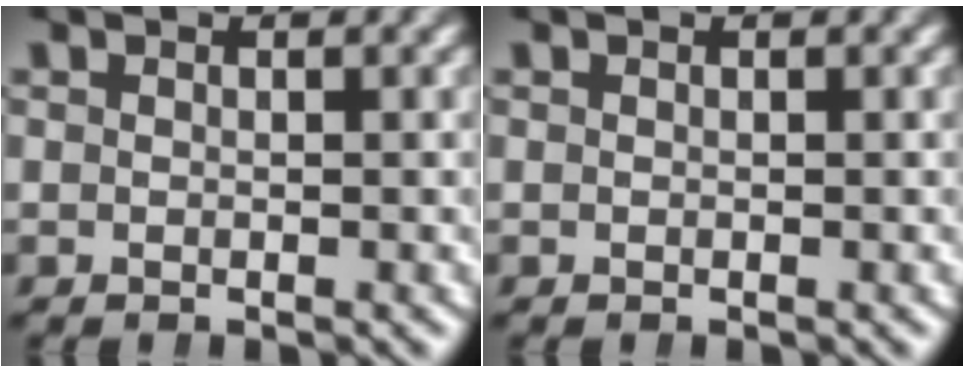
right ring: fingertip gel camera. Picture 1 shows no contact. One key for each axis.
{"total": 0.0}